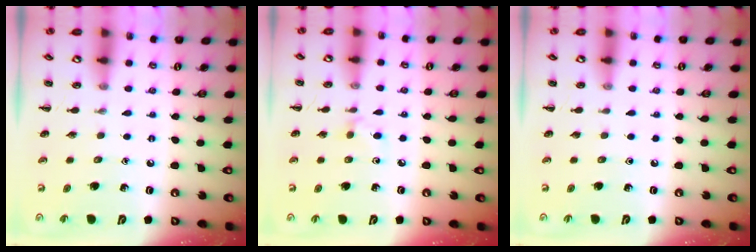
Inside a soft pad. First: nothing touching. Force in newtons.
{"total": 4.5, "press": 4.2, "slide": 1.5}
{"total": 0.0}